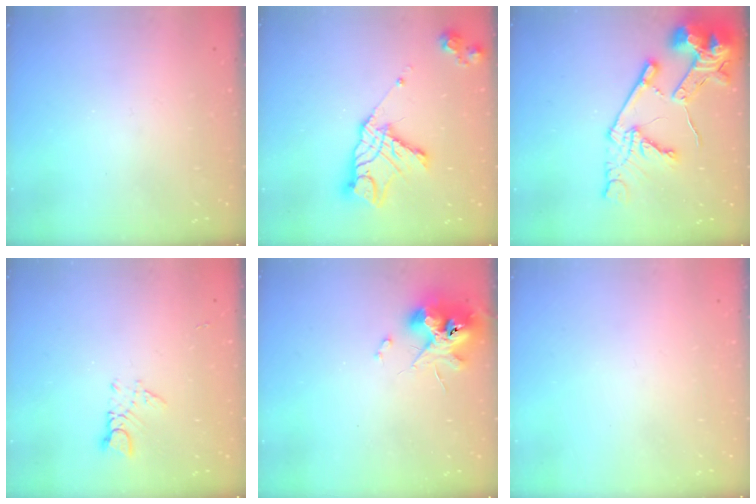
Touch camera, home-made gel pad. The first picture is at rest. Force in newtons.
{"total": 14.7, "press": 14.7, "slide": 1.2}
{"total": 18.7, "press": 18.6, "slide": 2.1}
{"total": 2.7, "press": 2.6, "slide": 0.3}
{"total": 11.9, "press": 11.8, "slide": 1.1}
{"total": 0.0}